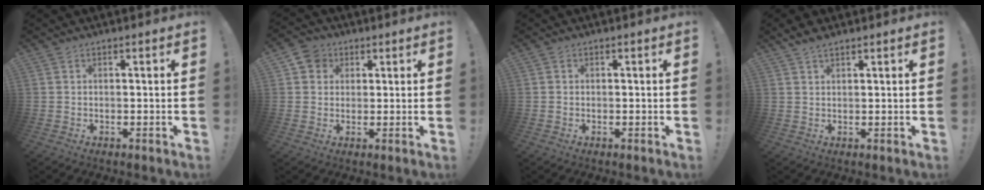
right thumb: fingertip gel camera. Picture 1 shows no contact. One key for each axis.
{"total": 5.7, "fx": 2.2, "fy": 5.0, "fz": 1.5, "tx": -0.019, "ty": -0.006, "tz": 0.042}
{"total": 0.5, "fx": -0.1, "fy": 0.5, "fz": -0.1, "tx": 0.003, "ty": 0.002, "tz": 0.000}
{"total": 3.0, "fx": 2.4, "fy": 1.2, "fz": 1.3, "tx": -0.016, "ty": -0.011, "tz": 0.044}